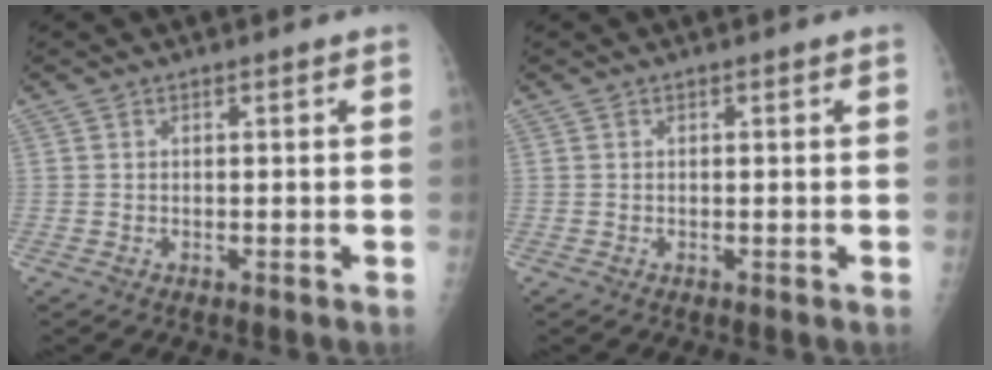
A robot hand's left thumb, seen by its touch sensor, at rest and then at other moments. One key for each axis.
{"total": 0.0}